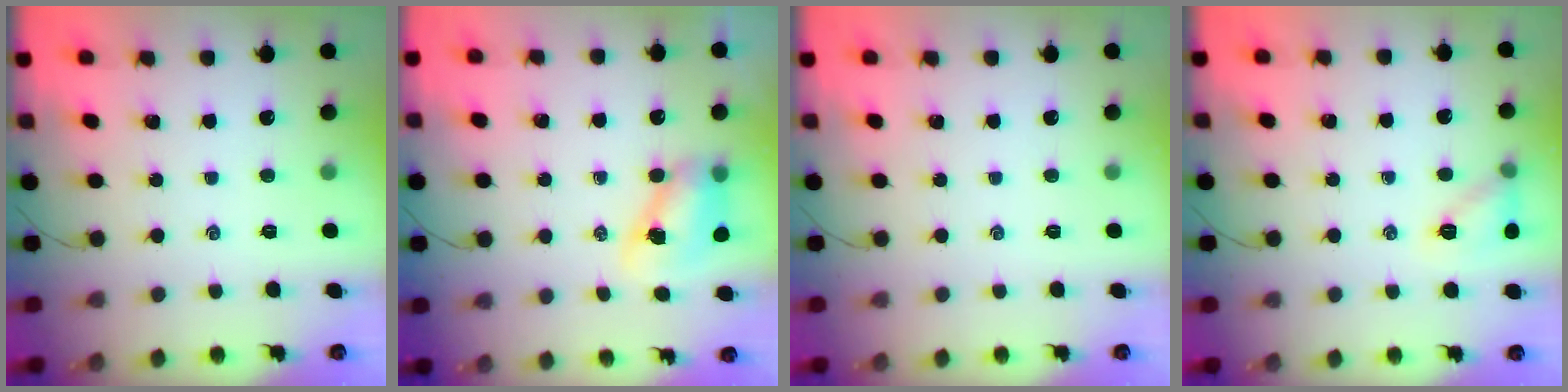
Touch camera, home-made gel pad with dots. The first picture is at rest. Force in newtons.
{"total": 8.6, "press": 8.4, "slide": 1.5}
{"total": 0.0}
{"total": 8.8, "press": 8.7, "slide": 0.7}